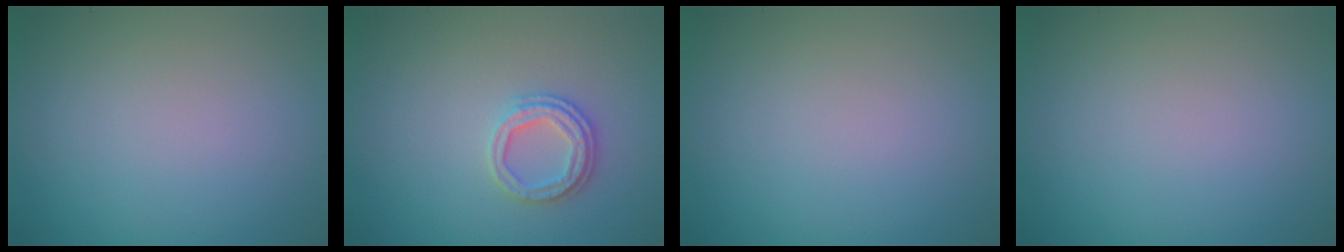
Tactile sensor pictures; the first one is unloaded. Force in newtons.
{"total": 2.6, "press": 2.4, "slide": 0.8}
{"total": 0.0}
{"total": 0.0}